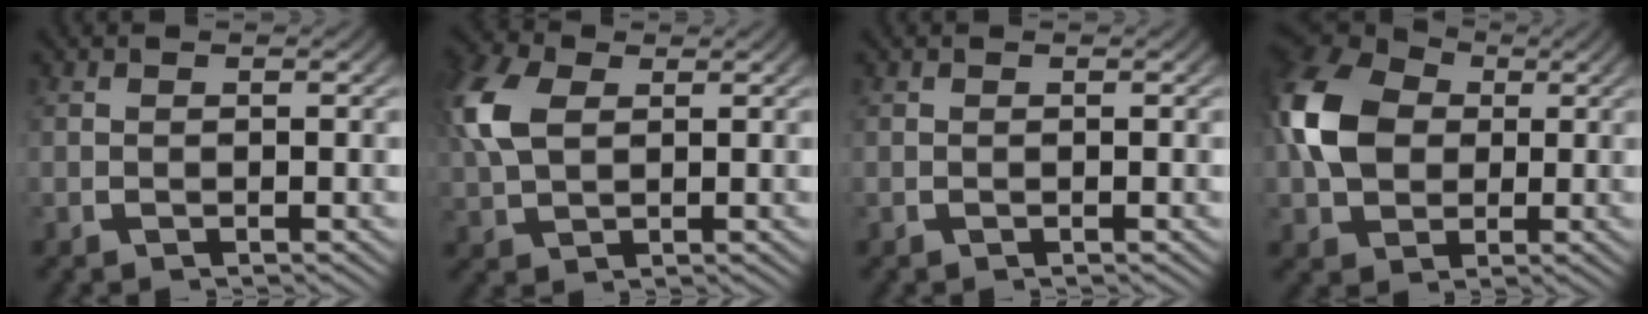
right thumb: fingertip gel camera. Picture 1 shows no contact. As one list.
[{"total": 5.3, "force": [1.8, 3.5, 3.5], "torque": [-0.092, -0.004, 0.042]}, {"total": 0.0}, {"total": 10.0, "force": [1.9, 7.5, 6.4], "torque": [-0.150, -0.015, 0.045]}]